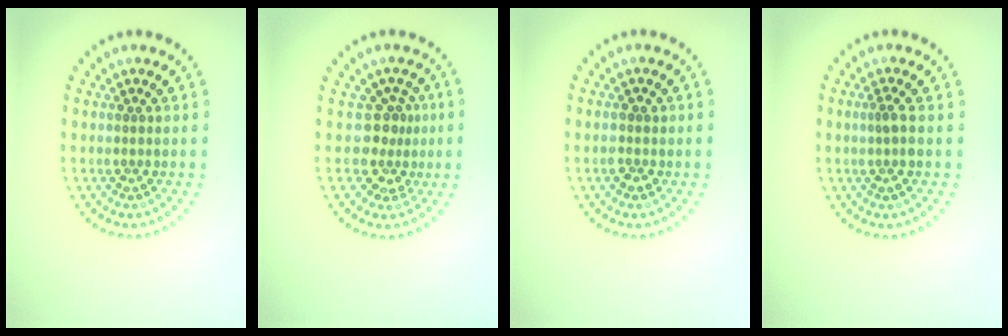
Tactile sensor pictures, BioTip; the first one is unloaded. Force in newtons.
{"total": 2.8, "press": 2.0, "slide": 1.9}
{"total": 1.5, "press": 1.5, "slide": 0.2}
{"total": 1.1, "press": 1.0, "slide": 0.4}